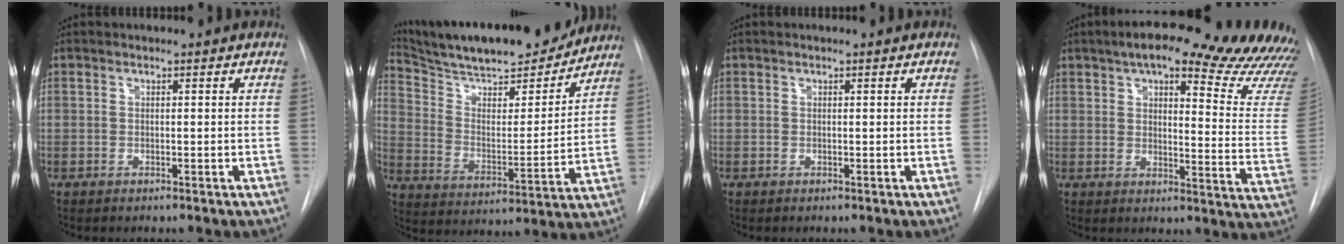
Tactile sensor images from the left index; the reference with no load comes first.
{"total": 21.9, "force": [19.7, 3.4, 9.0], "torque": [-0.152, -0.005, 0.303]}
{"total": 0.0}
{"total": 25.5, "force": [21.2, 4.7, 13.3], "torque": [-0.168, -0.061, 0.235]}